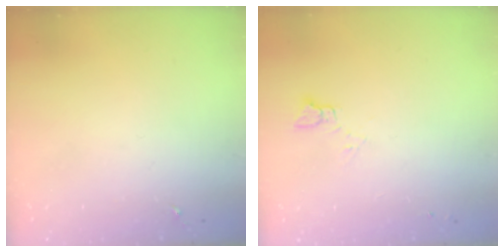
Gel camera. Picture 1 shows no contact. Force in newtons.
{"total": 4.1, "press": 4.0, "slide": 0.4}